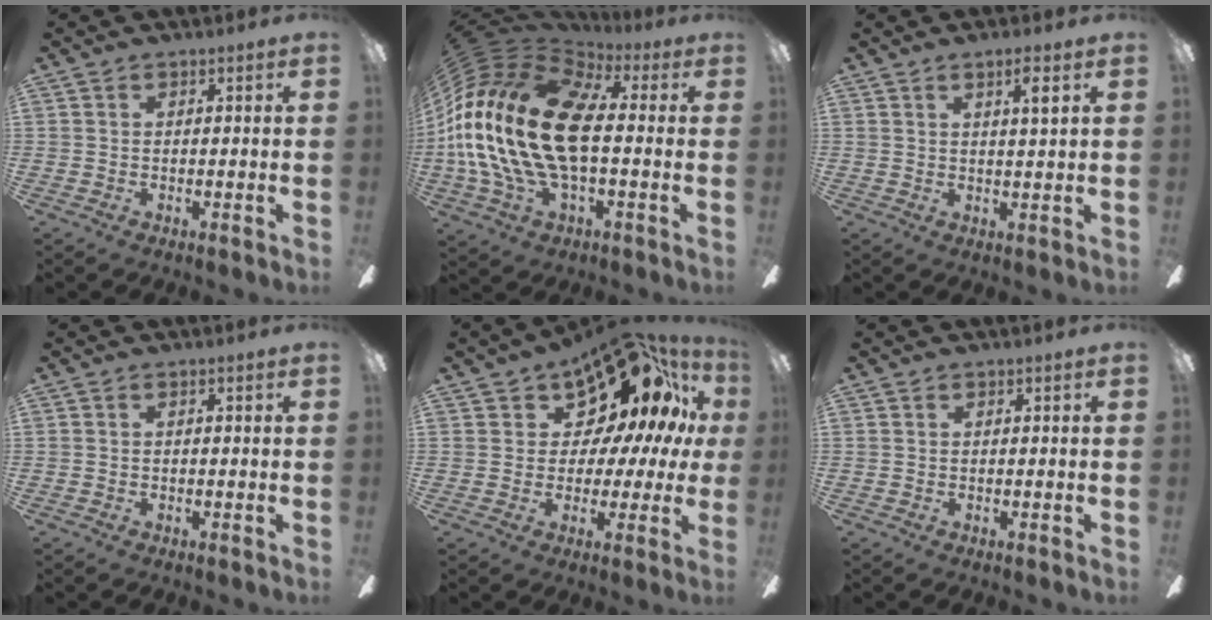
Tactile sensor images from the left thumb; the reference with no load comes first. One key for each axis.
{"total": 26.8, "fx": 0.3, "fy": 13.8, "fz": 22.9, "tx": -0.500, "ty": 0.012, "tz": 0.002}
{"total": 3.6, "fx": 2.0, "fy": 0.0, "fz": 3.0, "tx": -0.054, "ty": -0.003, "tz": 0.030}
{"total": 0.0}
{"total": 18.4, "fx": 11.8, "fy": 9.2, "fz": 10.7, "tx": -0.153, "ty": -0.082, "tz": 0.201}
{"total": 0.0}